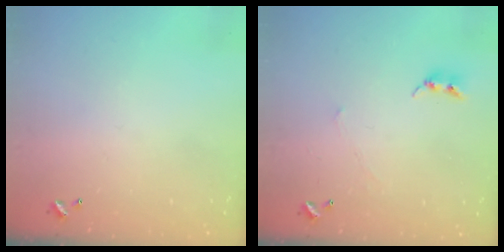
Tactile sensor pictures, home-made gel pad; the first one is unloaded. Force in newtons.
{"total": 2.4, "press": 2.3, "slide": 0.4}